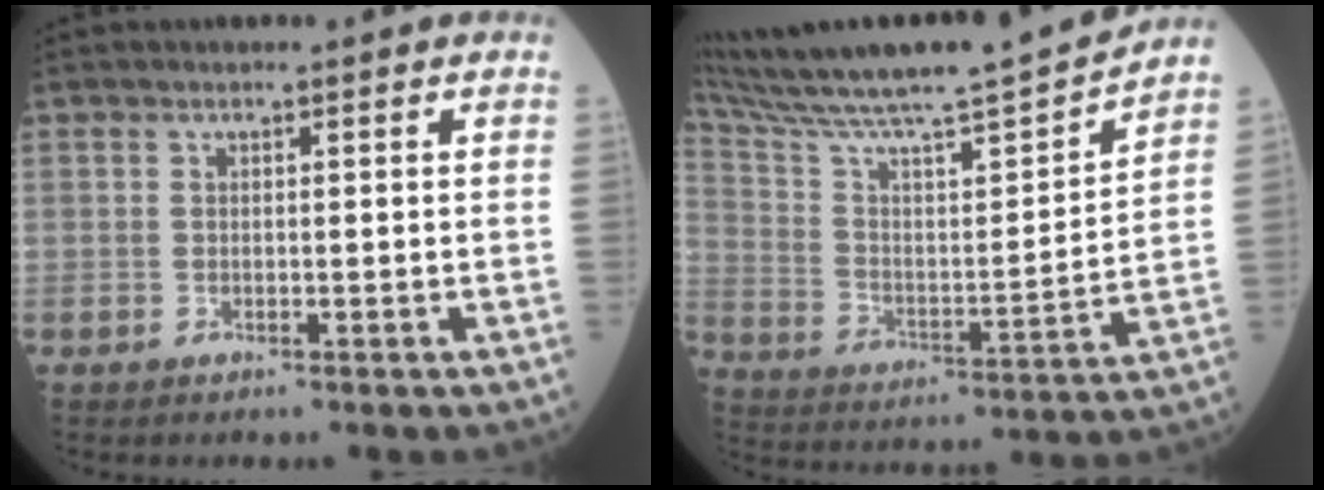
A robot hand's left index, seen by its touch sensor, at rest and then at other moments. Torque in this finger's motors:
{"motor_torque": [0.96, -1.18, 0.68, 0.21]}